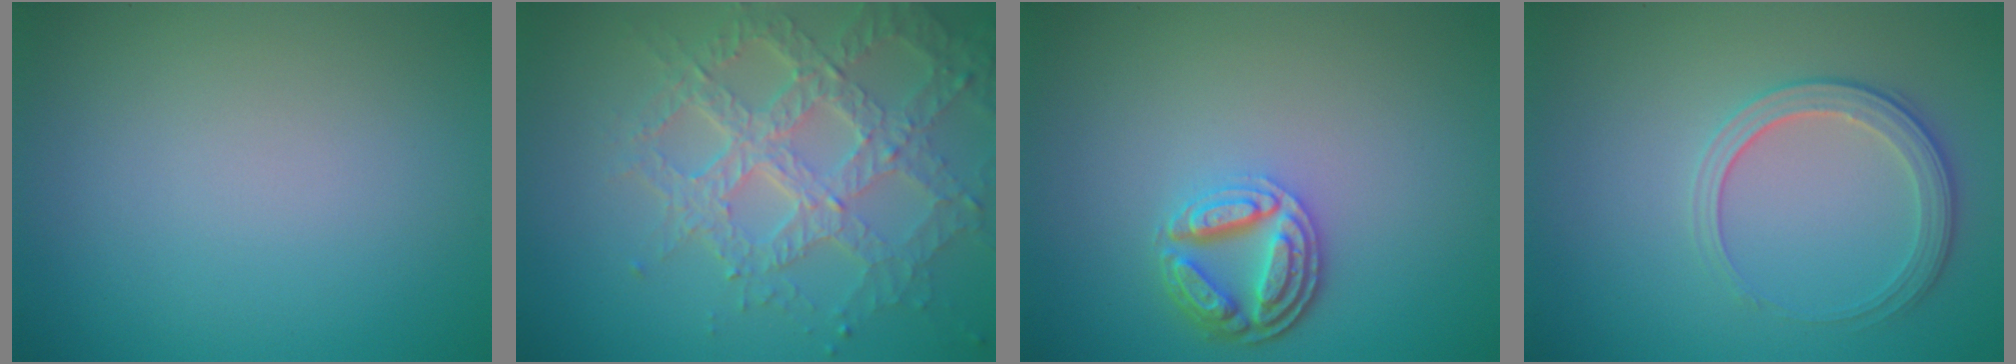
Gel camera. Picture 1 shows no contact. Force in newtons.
{"total": 7.0, "press": 5.2, "slide": 4.7}
{"total": 4.0, "press": 3.2, "slide": 2.5}
{"total": 2.7, "press": 2.5, "slide": 1.2}